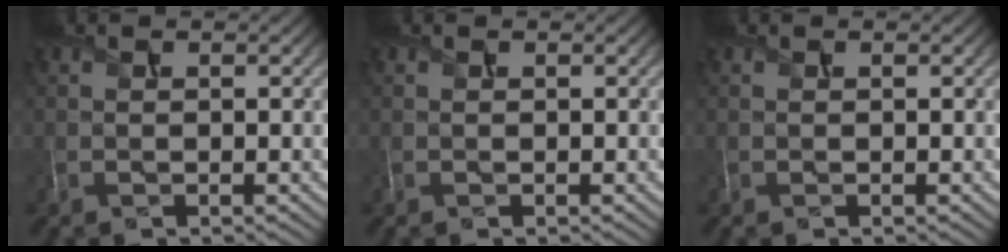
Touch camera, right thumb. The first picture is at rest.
{"total": 0.0}
{"total": 0.0}